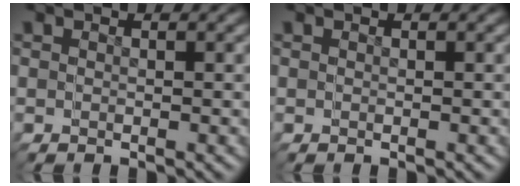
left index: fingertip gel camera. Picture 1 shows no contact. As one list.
[{"total": 0.0}]